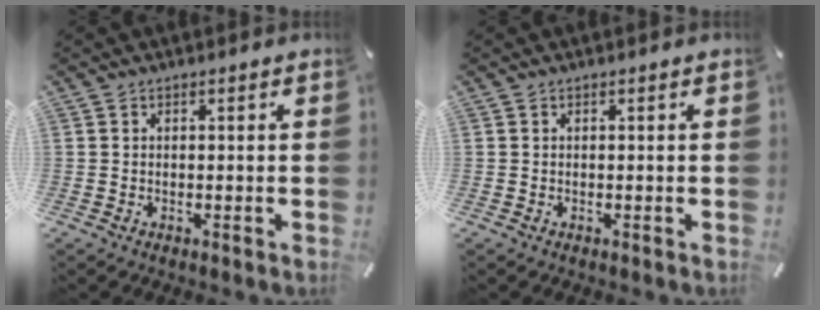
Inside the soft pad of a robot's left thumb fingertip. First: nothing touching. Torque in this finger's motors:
{"motor_torque": [0.00, 0.00, -0.03, 0.15, 0.00]}